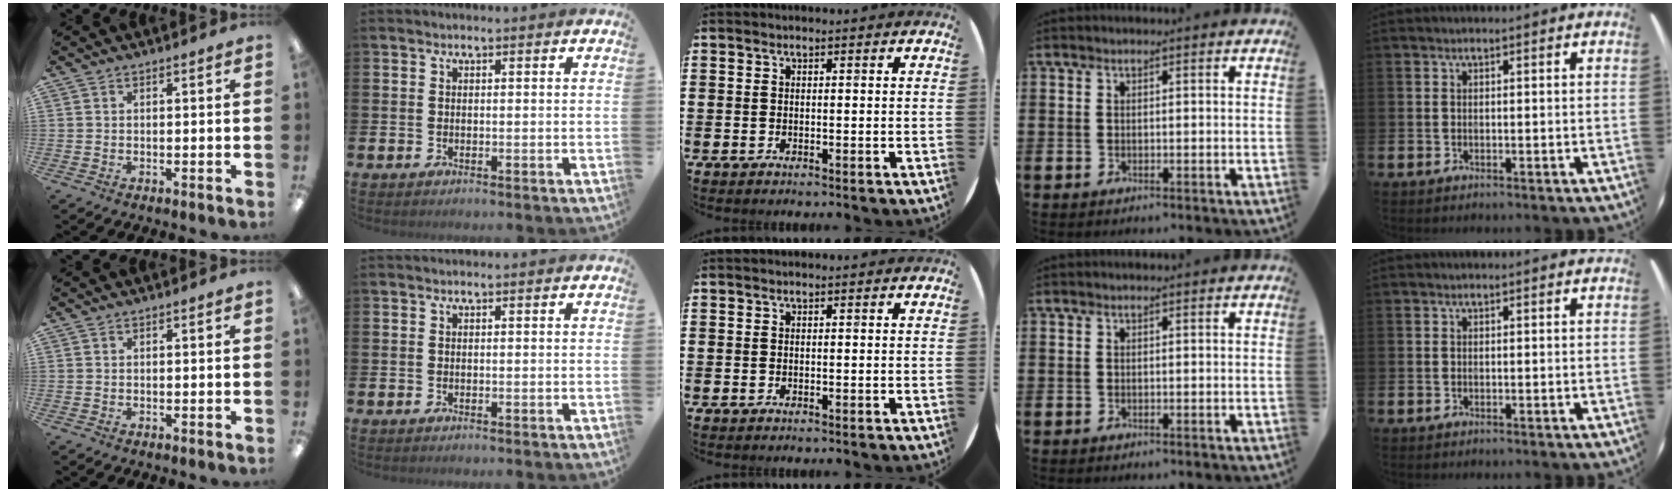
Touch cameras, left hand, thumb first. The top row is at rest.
{}